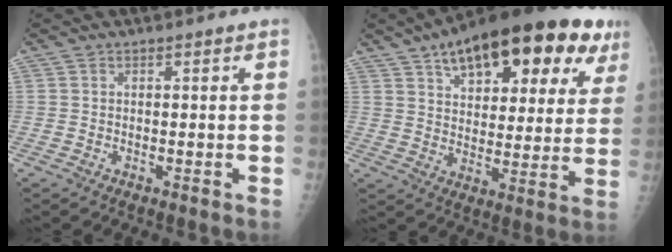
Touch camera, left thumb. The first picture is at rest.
{"total": 25.5, "force": [13.9, 11.4, 18.1], "torque": [-0.234, -0.005, 0.200]}